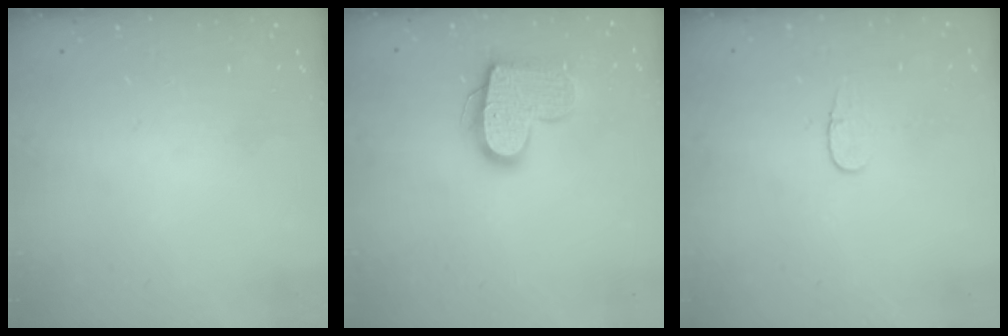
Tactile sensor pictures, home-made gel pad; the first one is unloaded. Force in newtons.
{"total": 13.9, "press": 13.9, "slide": 0.9}
{"total": 3.7, "press": 3.6, "slide": 0.4}